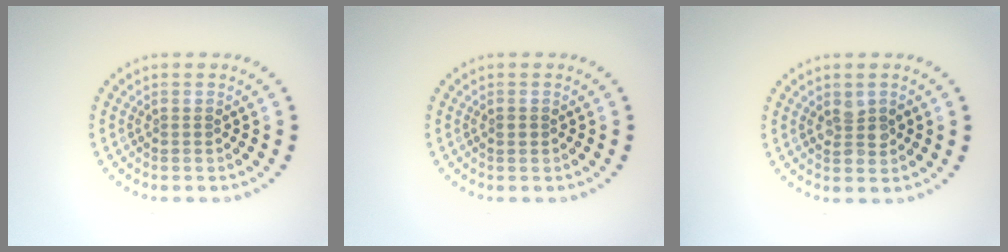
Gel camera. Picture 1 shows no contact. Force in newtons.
{"total": 0.9, "press": 0.9, "slide": 0.1}
{"total": 2.1, "press": 2.0, "slide": 0.2}